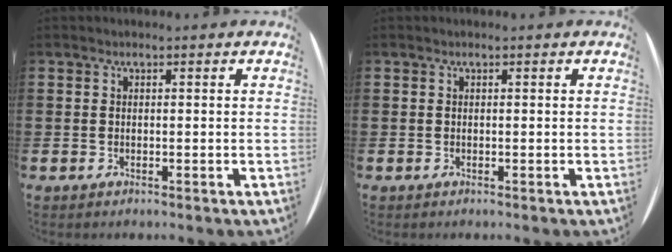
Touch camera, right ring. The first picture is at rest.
{"total": 0.0}